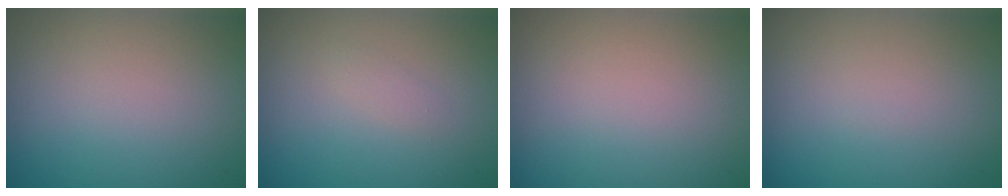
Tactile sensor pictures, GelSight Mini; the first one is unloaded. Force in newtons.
{"total": 0.7, "press": 0.7, "slide": 0.0}
{"total": 0.0}
{"total": 0.0}